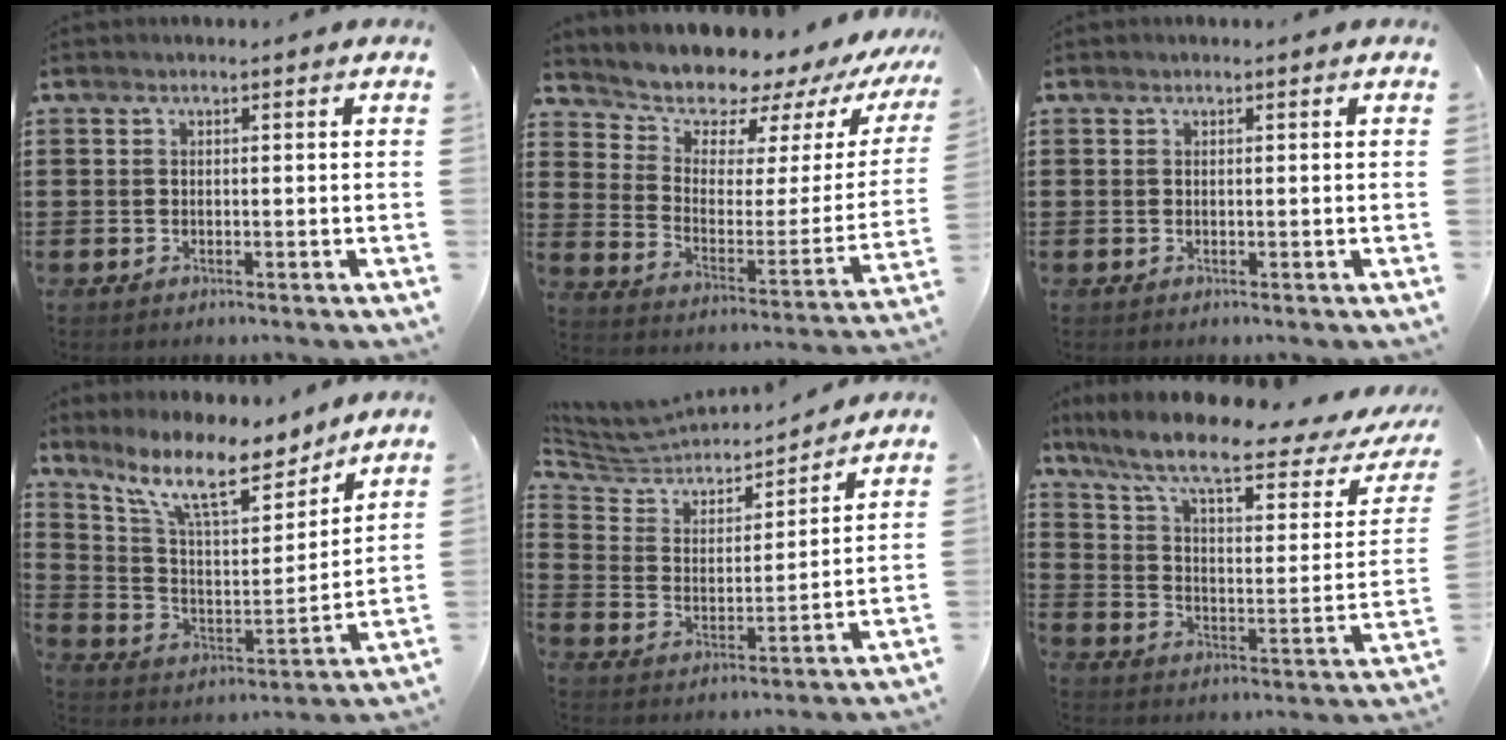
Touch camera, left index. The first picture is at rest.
{"total": 8.4, "force": [8.0, 2.3, 1.1], "torque": [-0.058, -0.075, 0.136]}
{"total": 0.0}
{"total": 12.4, "force": [9.3, 3.1, 7.5], "torque": [-0.167, -0.040, 0.163]}
{"total": 4.9, "force": [4.5, 1.7, 0.8], "torque": [-0.048, -0.036, 0.071]}
{"total": 10.8, "force": [7.7, 1.6, 7.4], "torque": [-0.163, -0.042, 0.125]}